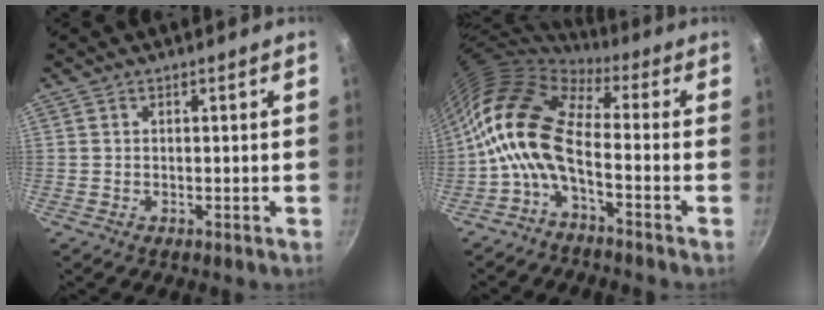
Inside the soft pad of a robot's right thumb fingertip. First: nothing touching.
{"total": 12.5, "force": [-2.5, 5.8, 10.8], "torque": [-0.204, 0.033, -0.062]}